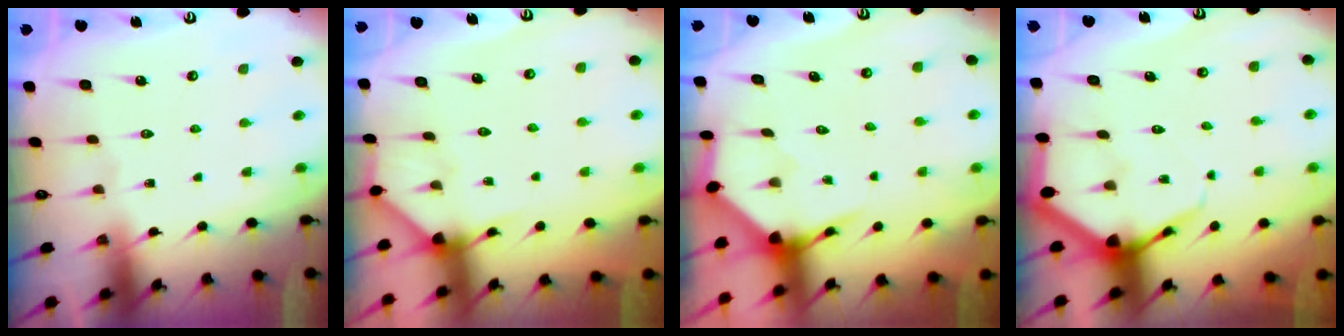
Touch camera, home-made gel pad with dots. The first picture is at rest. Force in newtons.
{"total": 3.4, "press": 3.4, "slide": 0.4}
{"total": 4.0, "press": 3.9, "slide": 0.4}
{"total": 5.8, "press": 5.8, "slide": 0.7}